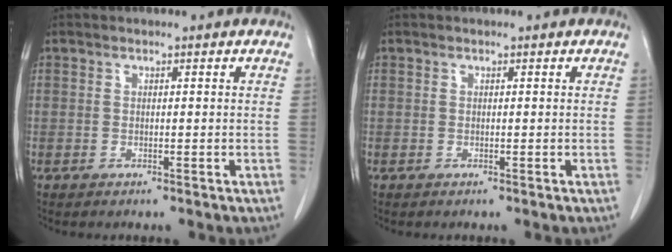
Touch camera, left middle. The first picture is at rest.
{"total": 0.0}